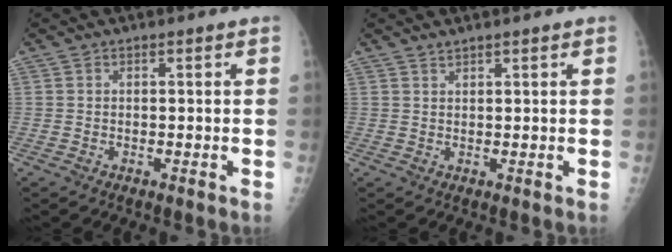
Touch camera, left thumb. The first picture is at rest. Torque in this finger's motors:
{"motor_torque": [-0.40, -0.24, -0.10, -0.07, 0.02]}